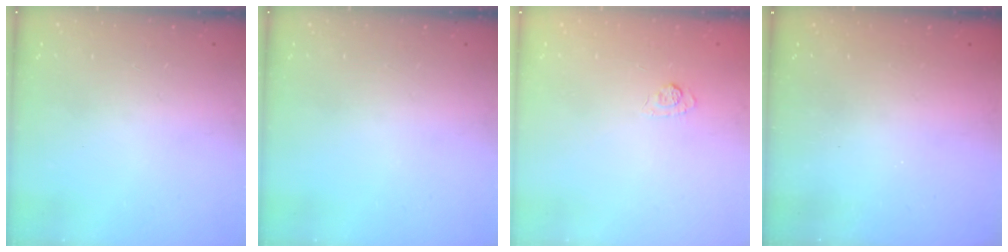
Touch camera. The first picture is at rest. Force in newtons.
{"total": 0.0}
{"total": 2.1, "press": 1.6, "slide": 1.3}
{"total": 2.4, "press": 2.3, "slide": 0.7}